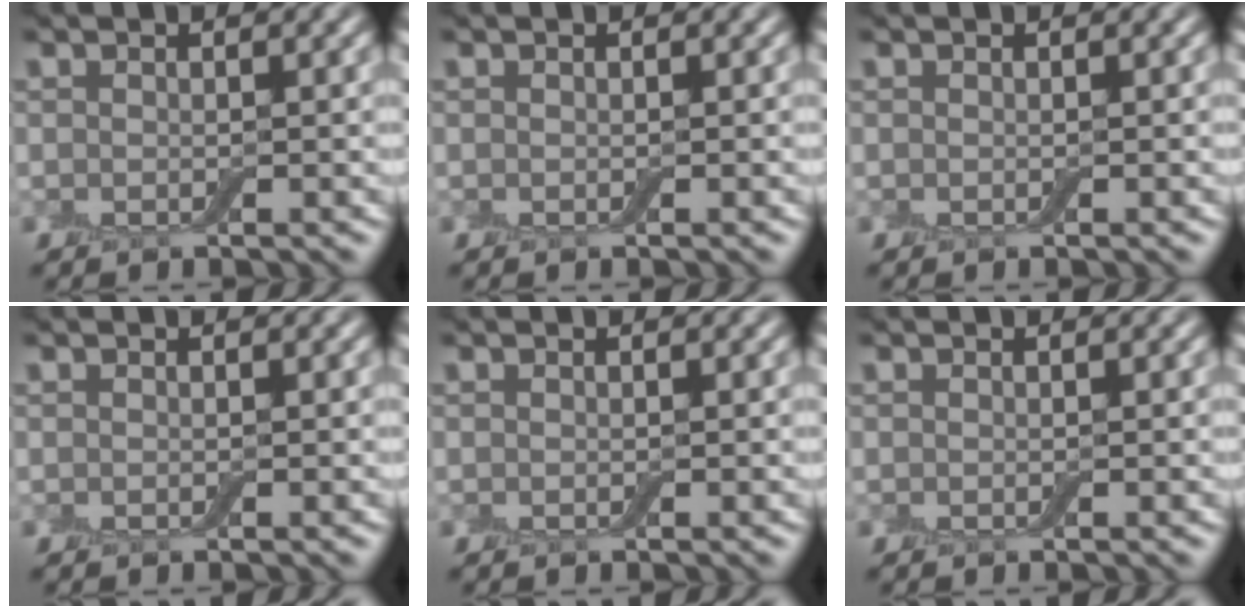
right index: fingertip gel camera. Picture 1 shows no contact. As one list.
[{"total": 0.0}, {"total": 0.0}, {"total": 0.0}, {"total": 0.0}, {"total": 0.0}]